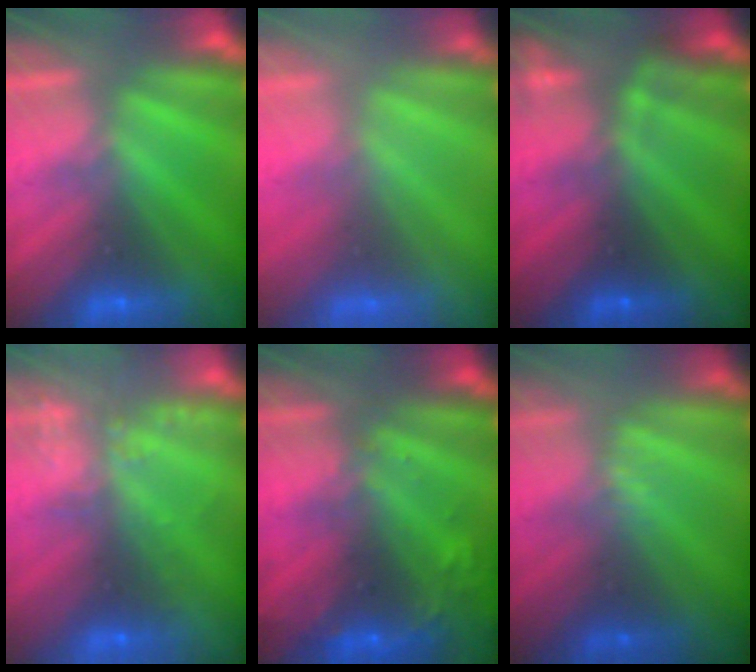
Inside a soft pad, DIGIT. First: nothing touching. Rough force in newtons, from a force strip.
{"total": 6.3}
{"total": 2.4}
{"total": 6.2}
{"total": 7.6}
{"total": 2.3}